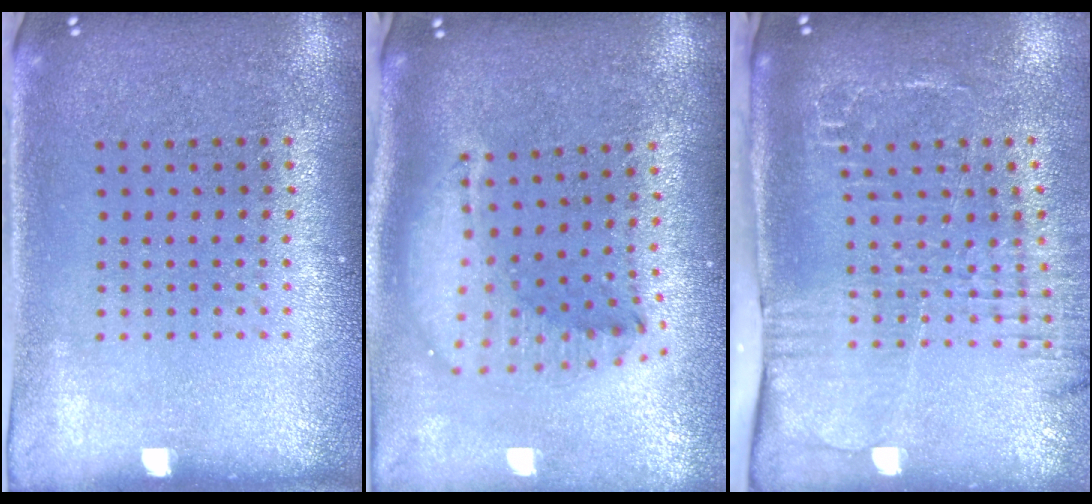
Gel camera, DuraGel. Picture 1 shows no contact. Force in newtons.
{"total": 2.0, "press": 1.6, "slide": 1.2}
{"total": 2.6, "press": 2.0, "slide": 1.7}